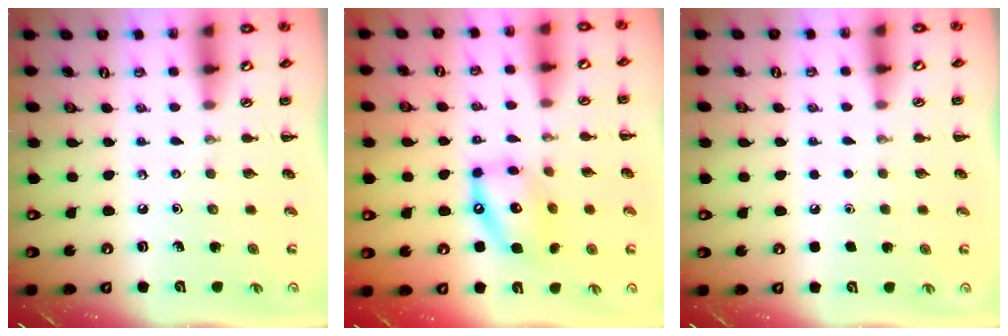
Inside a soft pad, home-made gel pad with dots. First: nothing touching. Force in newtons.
{"total": 13.5, "press": 13.3, "slide": 2.5}
{"total": 1.5, "press": 1.5, "slide": 0.1}